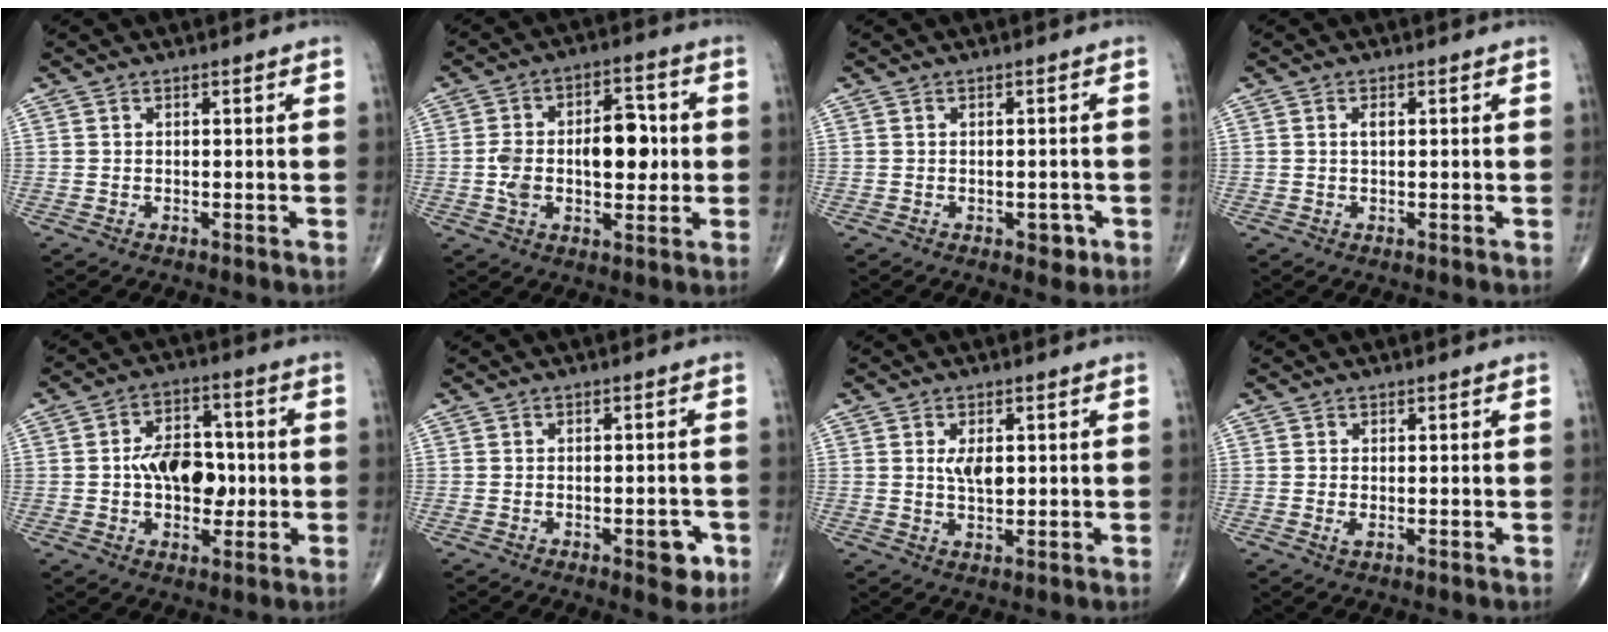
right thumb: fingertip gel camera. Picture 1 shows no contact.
{"total": 13.6, "force": [0.0, 7.5, 11.3], "torque": [-0.163, 0.022, 0.001]}
{"total": 2.5, "force": [-1.0, 1.6, 1.7], "torque": [-0.005, 0.005, -0.010]}
{"total": 1.3, "force": [0.3, 0.6, 1.1], "torque": [-0.018, 0.004, 0.005]}
{"total": 11.6, "force": [-0.4, 7.5, 8.9], "torque": [-0.097, 0.020, -0.008]}
{"total": 4.6, "force": [-1.9, 2.0, 3.7], "torque": [-0.028, 0.005, -0.020]}
{"total": 4.2, "force": [0.8, 2.2, 3.4], "torque": [-0.048, -0.006, 0.017]}
{"total": 1.1, "force": [-0.1, 0.5, 0.9], "torque": [-0.018, -0.004, -0.002]}